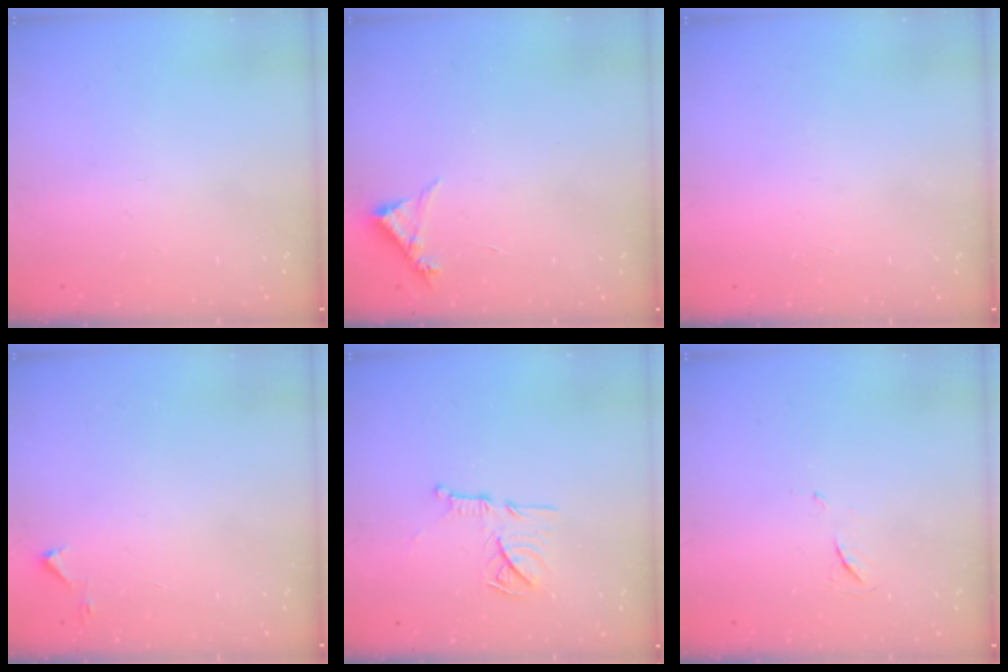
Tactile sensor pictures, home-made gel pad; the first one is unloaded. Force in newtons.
{"total": 4.3, "press": 4.2, "slide": 0.4}
{"total": 1.5, "press": 1.5, "slide": 0.1}
{"total": 3.1, "press": 3.0, "slide": 0.3}
{"total": 12.5, "press": 12.5, "slide": 0.8}
{"total": 4.1, "press": 4.1, "slide": 0.6}